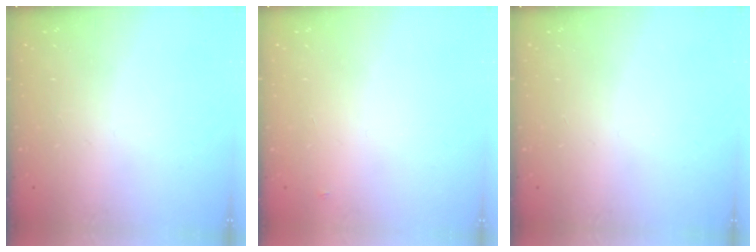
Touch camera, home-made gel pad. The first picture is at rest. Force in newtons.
{"total": 2.6, "press": 2.6, "slide": 0.2}
{"total": 0.0}